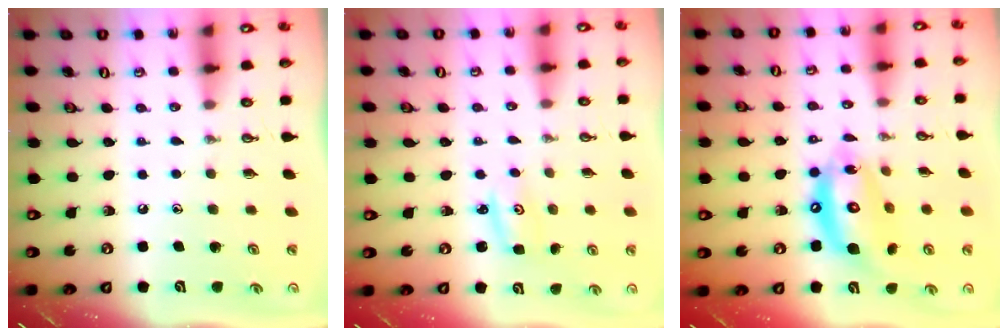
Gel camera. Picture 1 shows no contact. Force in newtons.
{"total": 2.6, "press": 2.6, "slide": 0.3}
{"total": 14.0, "press": 13.9, "slide": 1.4}